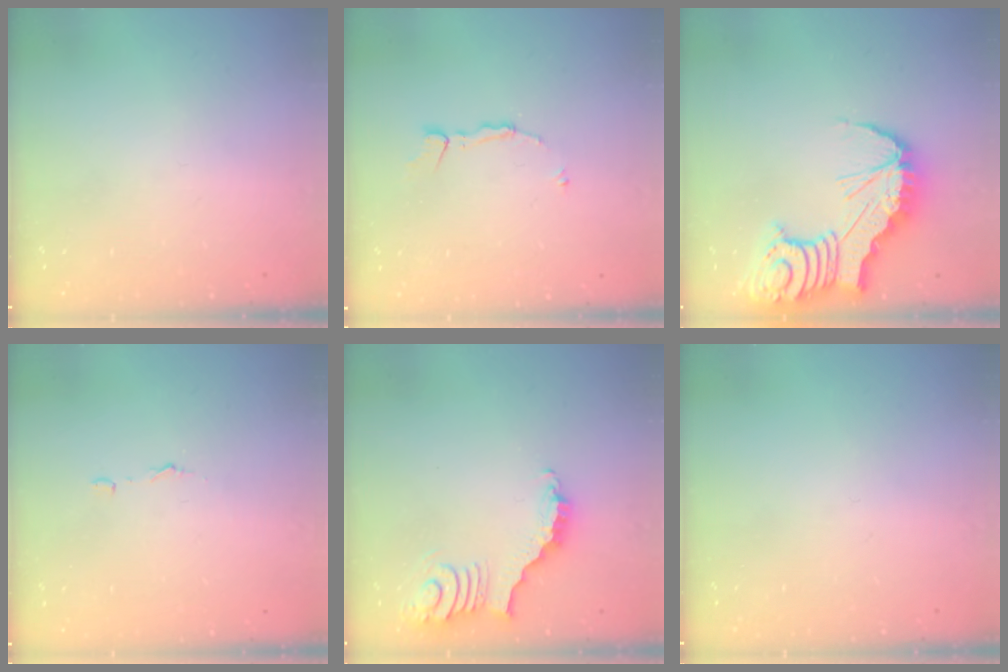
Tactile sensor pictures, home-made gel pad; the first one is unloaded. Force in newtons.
{"total": 4.0, "press": 3.9, "slide": 0.5}
{"total": 13.6, "press": 13.5, "slide": 1.6}
{"total": 2.9, "press": 2.9, "slide": 0.2}
{"total": 3.8, "press": 3.7, "slide": 0.6}
{"total": 0.0}